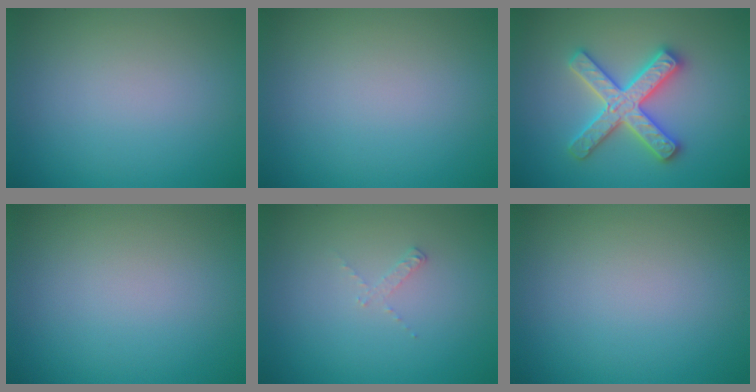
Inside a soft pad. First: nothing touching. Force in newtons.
{"total": 0.0}
{"total": 5.0, "press": 4.9, "slide": 0.8}
{"total": 0.0}
{"total": 0.8, "press": 0.8, "slide": 0.1}
{"total": 0.0}